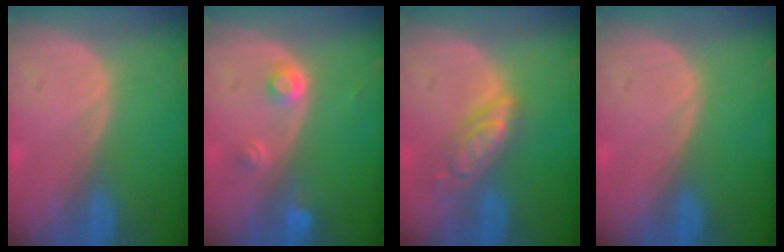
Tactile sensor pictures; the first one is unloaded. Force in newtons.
{"total": 3.0, "press": 2.8, "slide": 1.1}
{"total": 6.1, "press": 5.3, "slide": 2.9}
{"total": 0.0}